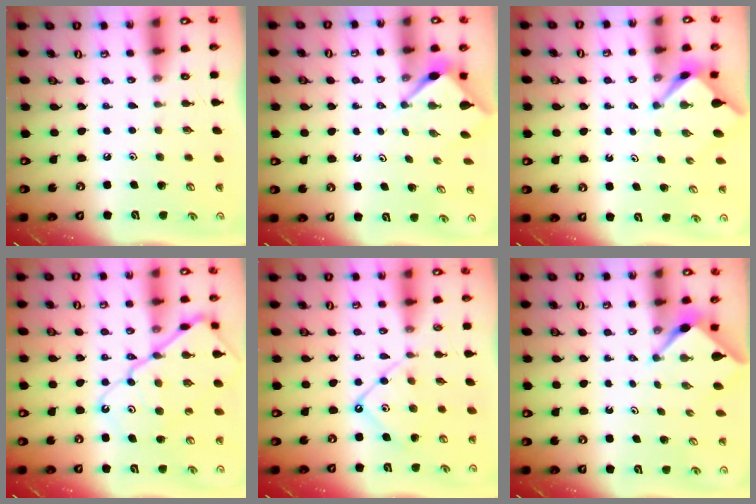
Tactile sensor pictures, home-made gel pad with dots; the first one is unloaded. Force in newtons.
{"total": 3.0, "press": 3.0, "slide": 0.3}
{"total": 3.0, "press": 3.0, "slide": 0.3}
{"total": 15.5, "press": 15.4, "slide": 1.4}
{"total": 10.3, "press": 10.3, "slide": 1.0}
{"total": 2.1, "press": 2.1, "slide": 0.3}